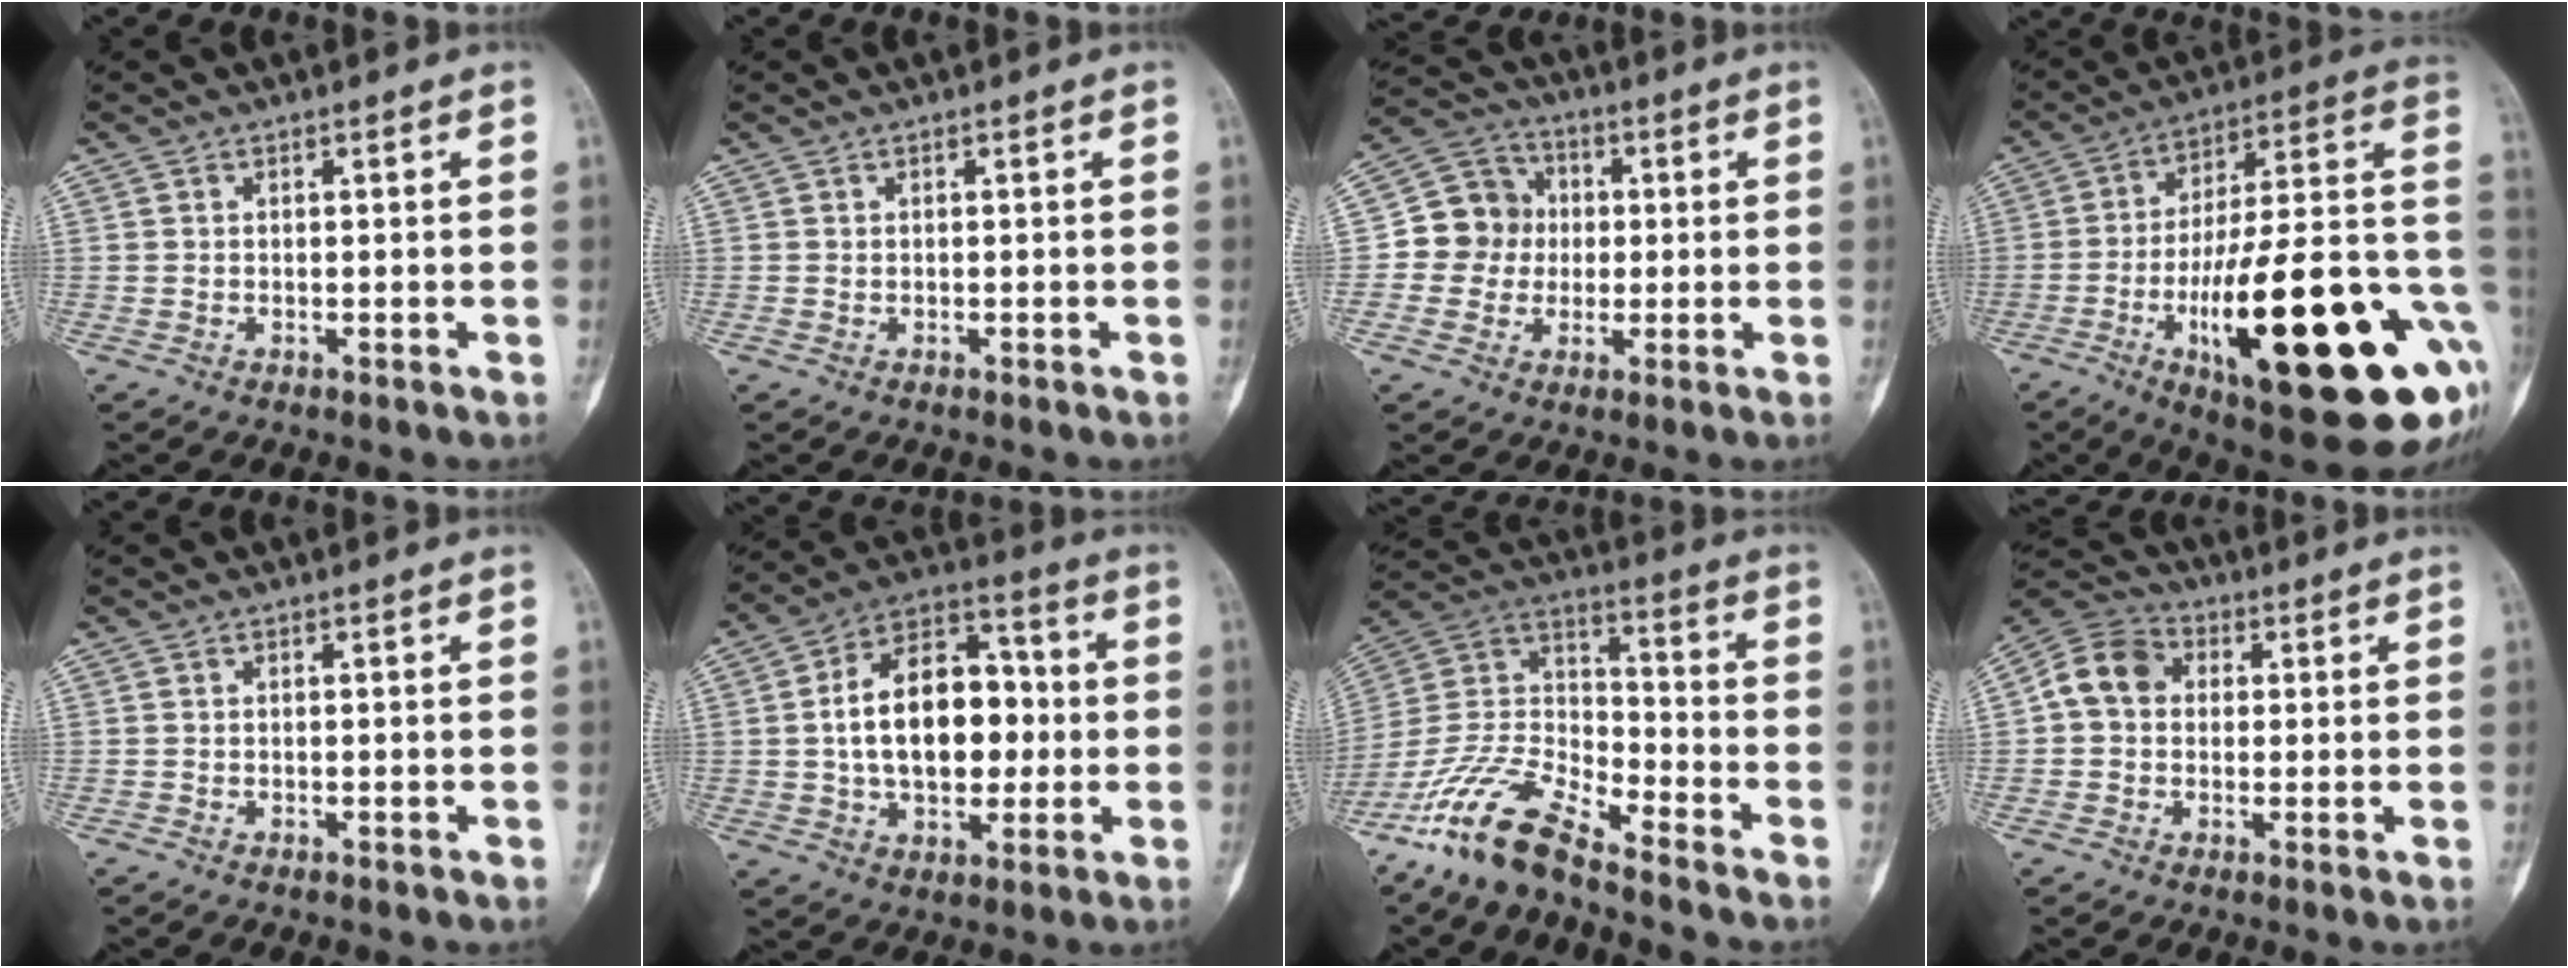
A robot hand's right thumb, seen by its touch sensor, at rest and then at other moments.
{"total": 0.0}
{"total": 9.8, "force": [-0.1, 9.1, 3.5], "torque": [-0.022, 0.022, -0.012]}
{"total": 34.5, "force": [-9.8, 9.9, 31.6], "torque": [-0.413, 0.014, -0.141]}
{"total": 0.0}
{"total": 17.8, "force": [0.1, 11.2, 13.8], "torque": [-0.190, 0.032, -0.001]}
{"total": 14.4, "force": [-11.4, 3.9, 7.8], "torque": [-0.159, 0.069, -0.231]}
{"total": 8.7, "force": [0.9, 7.1, 4.9], "torque": [-0.080, 0.024, 0.001]}